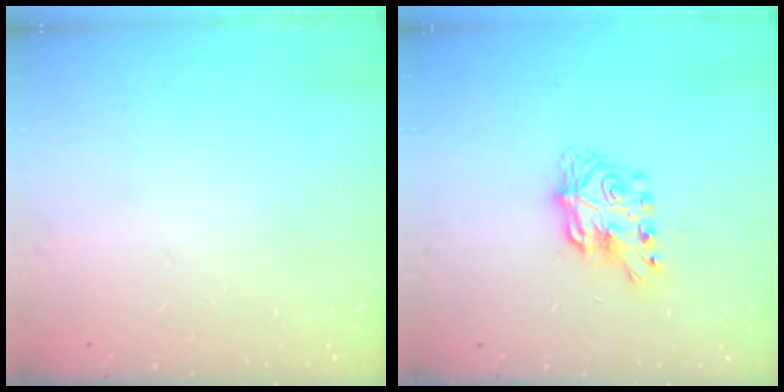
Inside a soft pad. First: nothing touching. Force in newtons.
{"total": 7.7, "press": 7.7, "slide": 0.7}